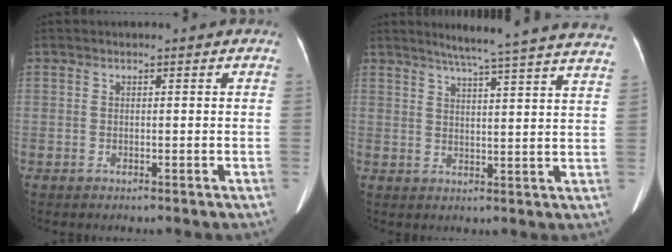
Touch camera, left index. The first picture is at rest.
{"total": 21.5, "force": [19.3, -0.8, 9.5], "torque": [-0.137, -0.039, 0.230]}